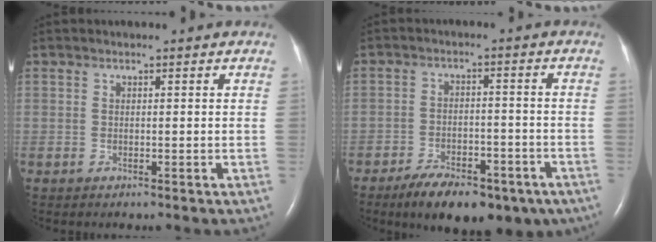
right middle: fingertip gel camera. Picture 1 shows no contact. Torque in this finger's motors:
{"motor_torque": [1.10, -1.04, 0.20, 0.11]}